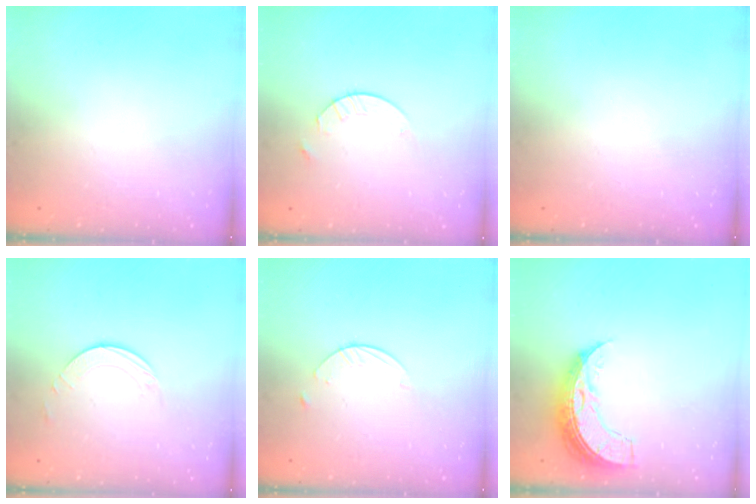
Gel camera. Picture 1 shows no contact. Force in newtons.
{"total": 4.2, "press": 4.2, "slide": 0.4}
{"total": 0.0}
{"total": 2.5, "press": 2.5, "slide": 0.2}
{"total": 2.7, "press": 2.6, "slide": 0.3}
{"total": 9.8, "press": 9.8, "slide": 0.8}